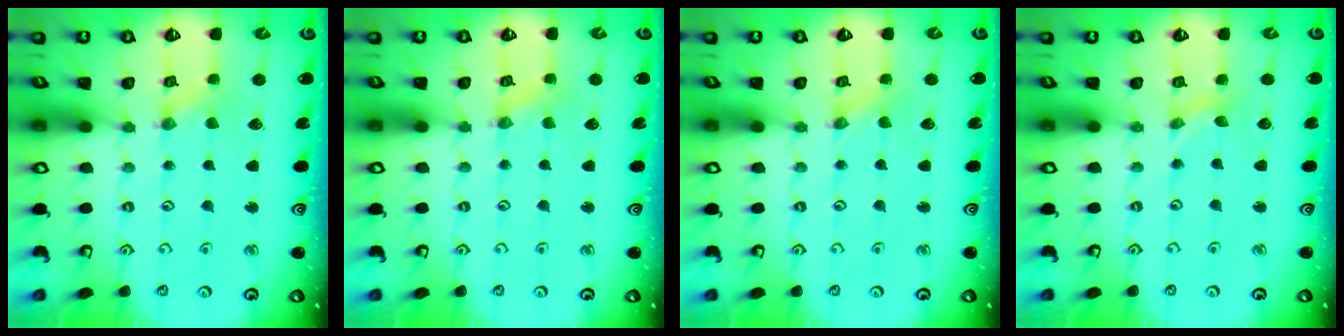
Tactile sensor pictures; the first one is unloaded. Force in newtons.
{"total": 2.1, "press": 2.1, "slide": 0.4}
{"total": 0.0}
{"total": 0.0}